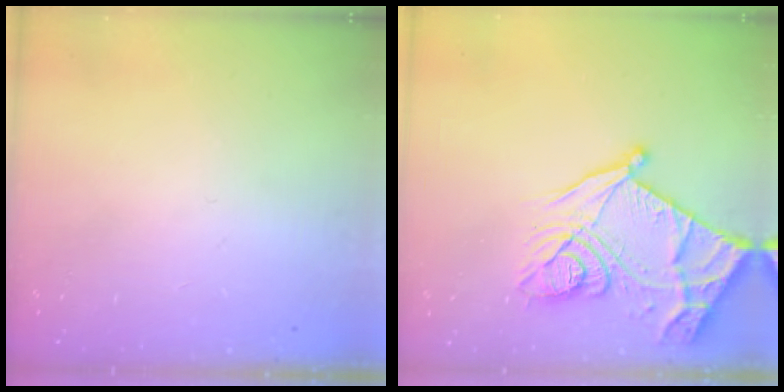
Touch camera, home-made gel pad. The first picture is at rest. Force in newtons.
{"total": 22.3, "press": 22.3, "slide": 0.4}